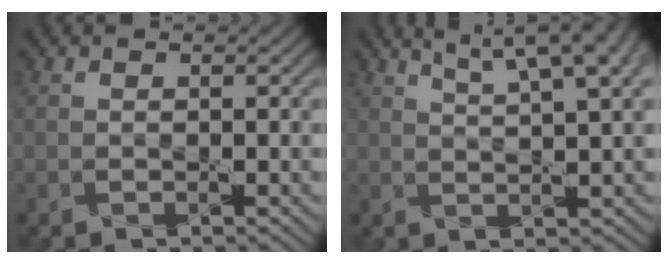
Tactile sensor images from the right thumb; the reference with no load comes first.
{"total": 9.6, "force": [6.1, 2.3, 7.1], "torque": [-0.098, 0.026, 0.076]}